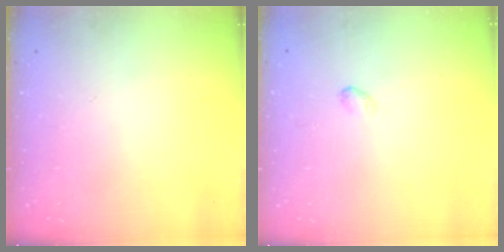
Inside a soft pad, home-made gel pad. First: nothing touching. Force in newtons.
{"total": 2.7, "press": 2.7, "slide": 0.5}